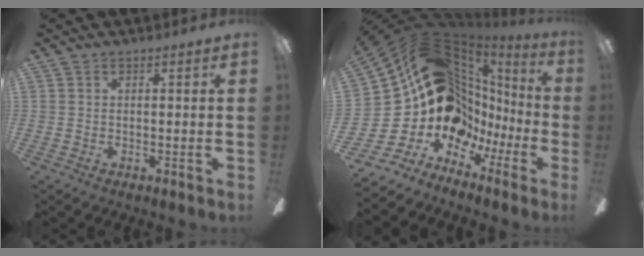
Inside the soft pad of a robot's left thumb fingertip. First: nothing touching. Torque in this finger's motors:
{"motor_torque": [0.69, 4.32, 1.26, 1.52, 0.14]}